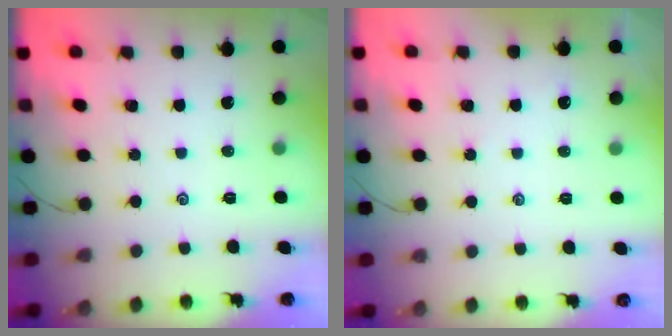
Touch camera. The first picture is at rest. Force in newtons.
{"total": 1.7, "press": 1.6, "slide": 0.4}